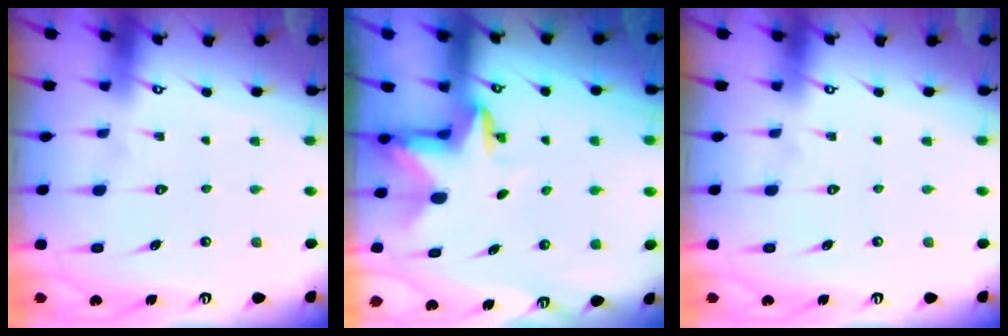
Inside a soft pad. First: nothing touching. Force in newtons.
{"total": 2.9, "press": 2.9, "slide": 0.1}
{"total": 0.0}